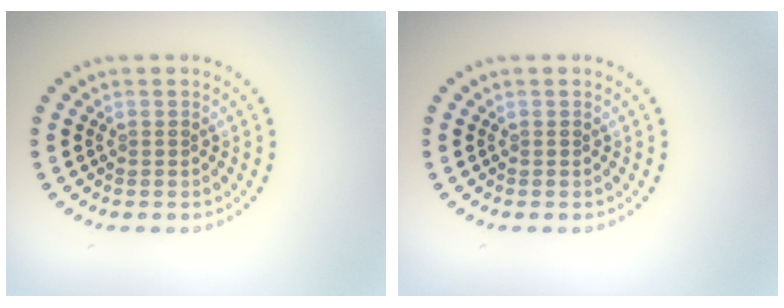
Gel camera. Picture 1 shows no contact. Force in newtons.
{"total": 0.0}